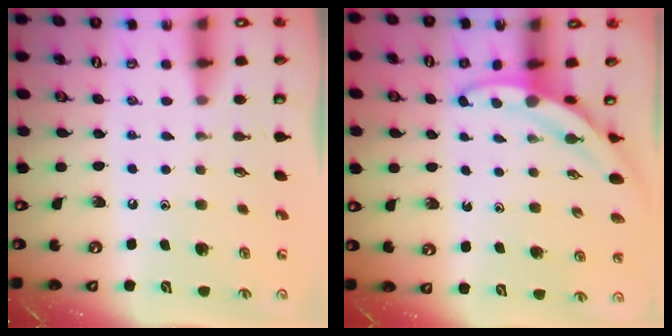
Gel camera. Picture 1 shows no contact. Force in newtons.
{"total": 4.0, "press": 4.0, "slide": 0.2}